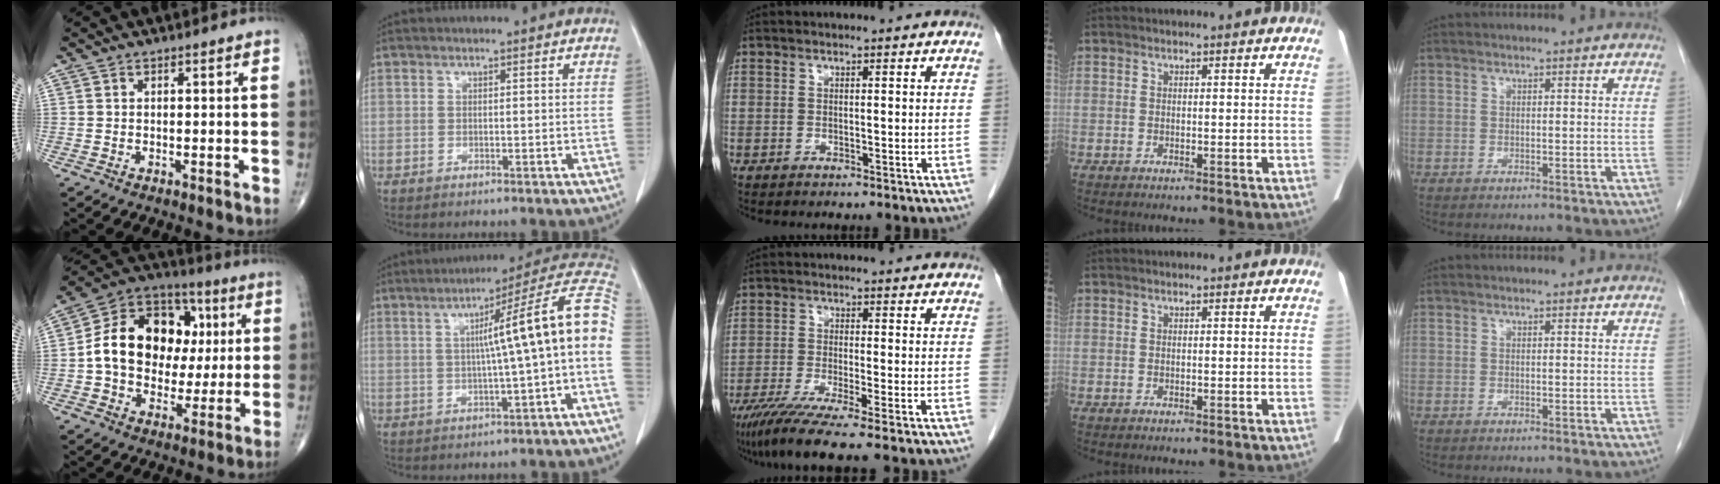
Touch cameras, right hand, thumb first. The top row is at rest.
{"thumb": {"total": 19.9, "force": [1.9, 15.1, 12.8], "torque": [-0.174, 0.028, 0.030]}, "index": {"total": 13.9, "force": [-0.2, -0.5, 13.9], "torque": [-0.181, 0.039, -0.011]}, "middle": {"total": 8.6, "force": [-6.5, -1.0, 5.6], "torque": [-0.090, -0.029, -0.107]}}